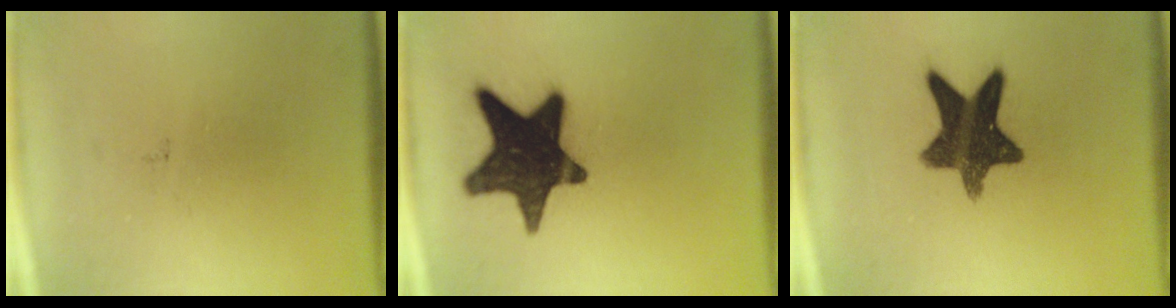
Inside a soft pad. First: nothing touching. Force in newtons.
{"total": 17.9}
{"total": 13.3}